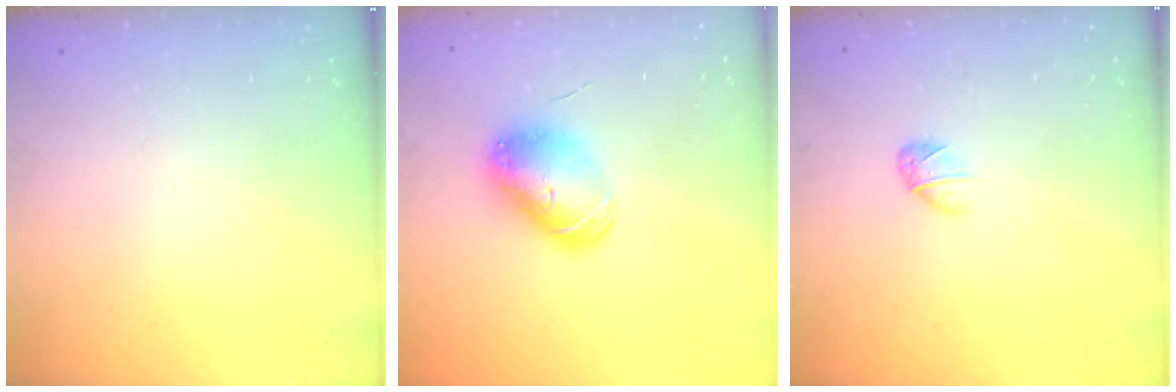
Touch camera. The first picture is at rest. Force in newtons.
{"total": 9.9, "press": 9.8, "slide": 1.7}
{"total": 3.3, "press": 3.2, "slide": 0.8}